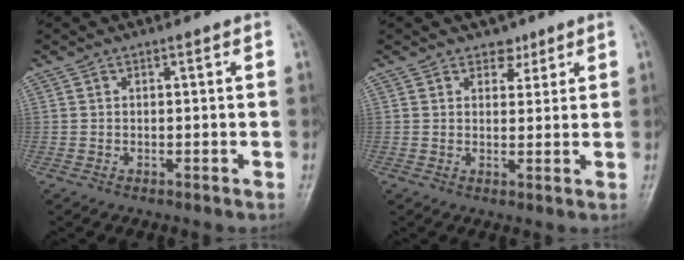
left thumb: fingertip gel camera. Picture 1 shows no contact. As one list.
[{"total": 2.9, "force": [2.1, 1.9, 0.9], "torque": [0.010, -0.011, 0.028]}]